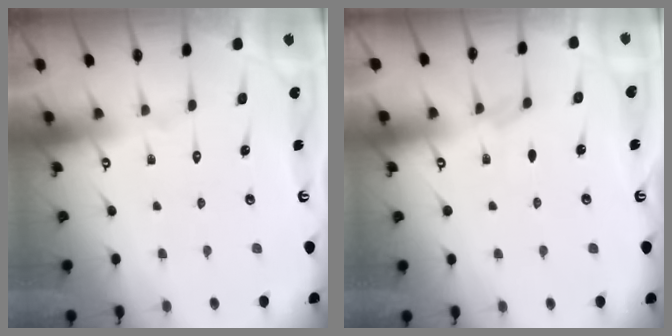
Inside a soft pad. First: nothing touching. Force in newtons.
{"total": 2.3, "press": 2.3, "slide": 0.5}